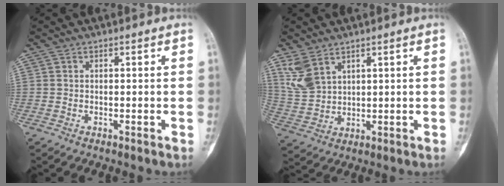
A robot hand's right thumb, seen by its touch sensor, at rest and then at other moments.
{"total": 6.4, "force": [3.9, 3.6, 3.6], "torque": [-0.073, -0.010, 0.095]}